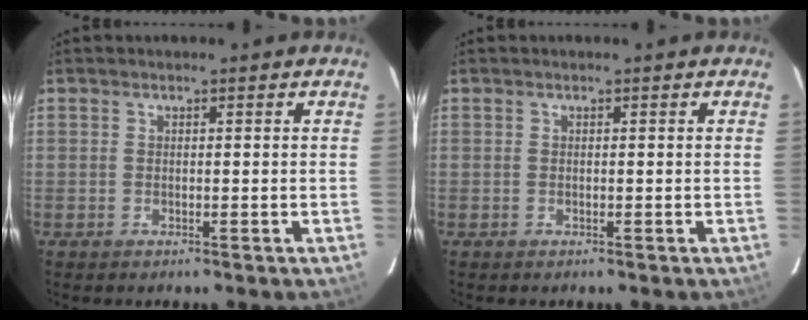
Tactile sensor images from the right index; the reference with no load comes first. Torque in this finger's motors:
{"motor_torque": [0.00, 0.00, 0.00, 0.00]}